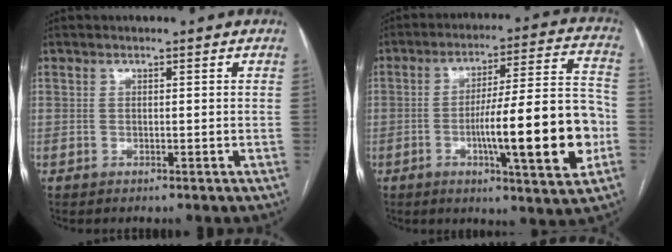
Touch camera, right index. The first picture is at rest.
{"total": 17.7, "force": [-4.3, 1.5, 17.1], "torque": [-0.254, 0.006, -0.062]}